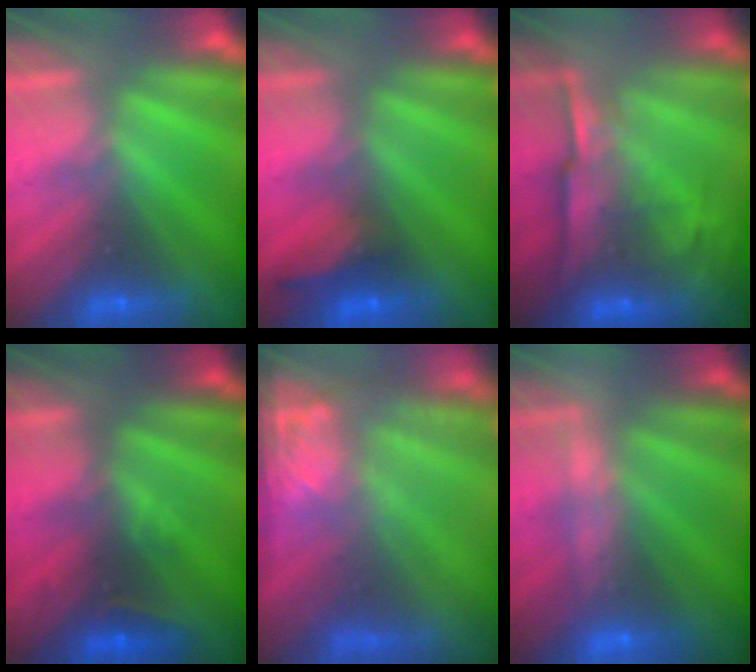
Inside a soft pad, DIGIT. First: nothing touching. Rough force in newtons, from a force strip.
{"total": 5.5}
{"total": 7.3}
{"total": 2.8}
{"total": 7.7}
{"total": 2.3}